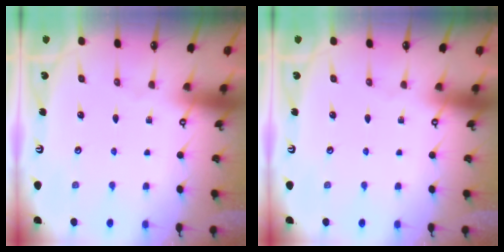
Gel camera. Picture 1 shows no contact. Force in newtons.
{"total": 0.0}